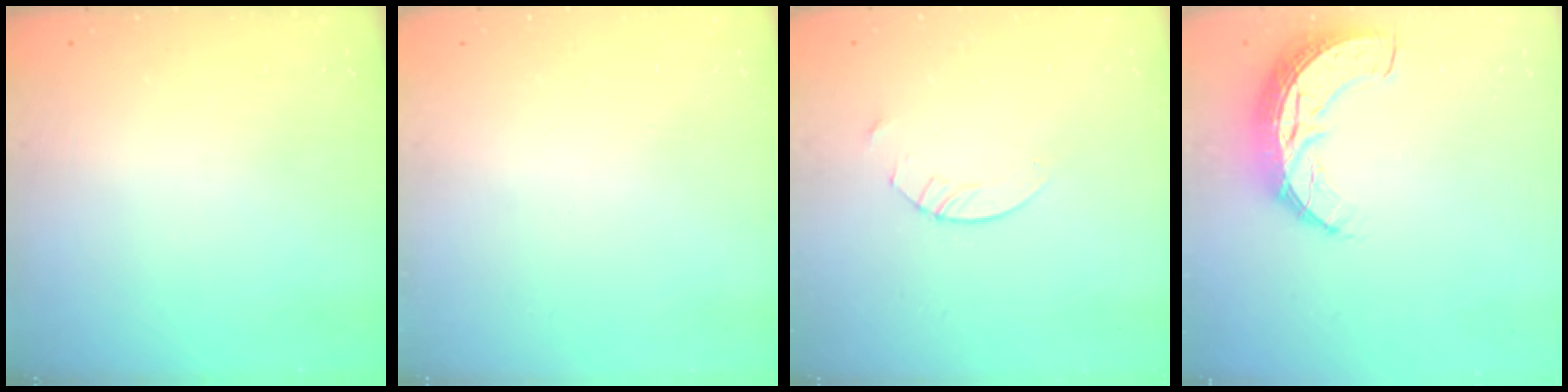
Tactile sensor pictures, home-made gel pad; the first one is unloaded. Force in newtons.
{"total": 0.0}
{"total": 2.4, "press": 2.4, "slide": 0.1}
{"total": 11.5, "press": 11.5, "slide": 0.9}